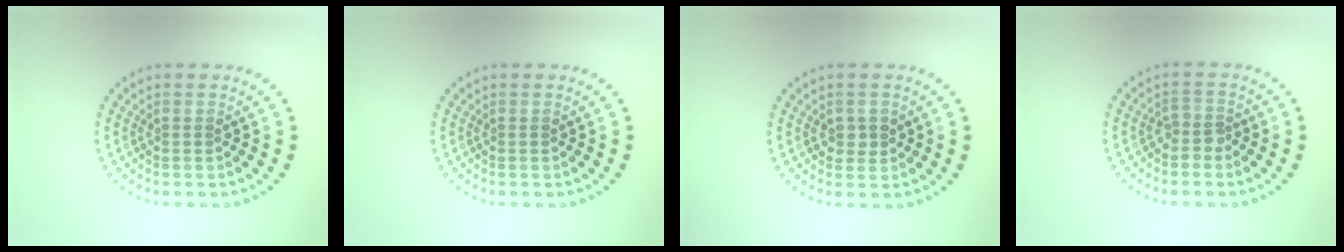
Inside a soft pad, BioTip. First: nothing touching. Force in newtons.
{"total": 0.0}
{"total": 1.5, "press": 1.5, "slide": 0.3}
{"total": 1.5, "press": 1.0, "slide": 1.0}